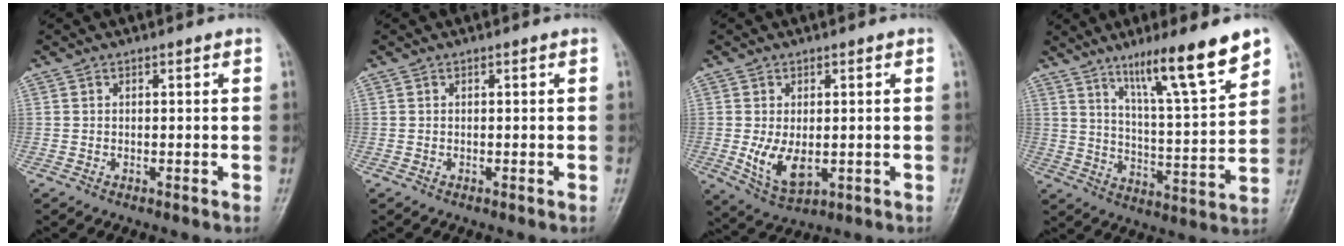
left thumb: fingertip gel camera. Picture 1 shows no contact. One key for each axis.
{"total": 0.0}
{"total": 7.1, "fx": -0.7, "fy": 4.2, "fz": 5.6, "tx": -0.096, "ty": -0.017, "tz": -0.001}
{"total": 16.5, "fx": 10.8, "fy": 2.1, "fz": 12.3, "tx": -0.181, "ty": -0.058, "tz": 0.178}